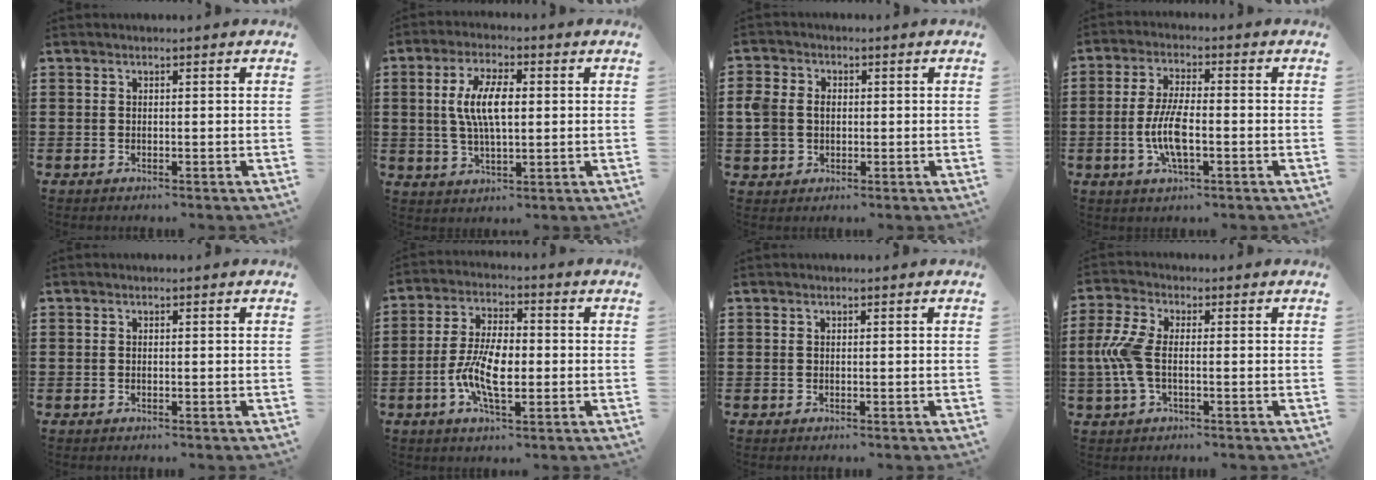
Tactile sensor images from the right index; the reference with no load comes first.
{"total": 7.6, "force": [0.8, 2.8, 7.0], "torque": [-0.149, 0.006, 0.007]}
{"total": 4.0, "force": [-0.1, 3.5, 2.0], "torque": [-0.071, 0.006, -0.012]}
{"total": 7.1, "force": [-1.7, 2.1, 6.6], "torque": [-0.156, -0.014, -0.038]}
{"total": 0.0}
{"total": 8.2, "force": [-1.7, 3.5, 7.2], "torque": [-0.158, -0.001, -0.037]}
{"total": 0.0}
{"total": 6.7, "force": [-0.8, 3.0, 6.0], "torque": [-0.156, -0.009, -0.024]}